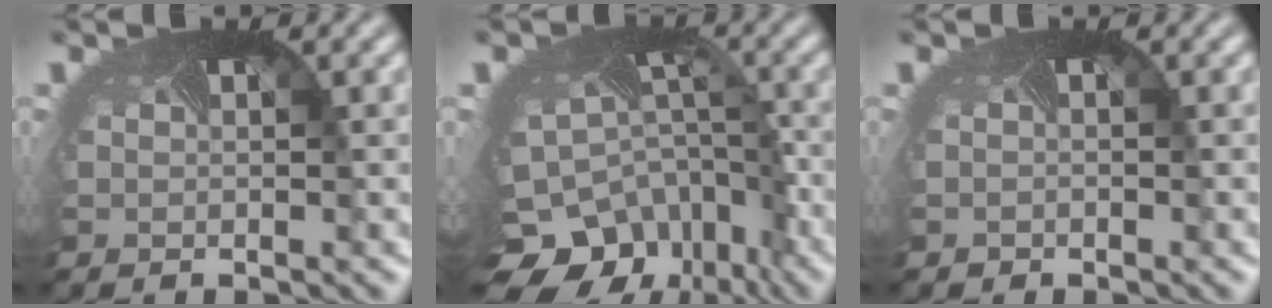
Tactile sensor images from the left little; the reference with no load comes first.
{"total": 13.6, "force": [-8.6, 8.9, 5.6], "torque": [-0.117, -0.040, -0.098]}
{"total": 0.9, "force": [-0.3, 0.8, -0.2], "torque": [0.010, -0.003, -0.005]}